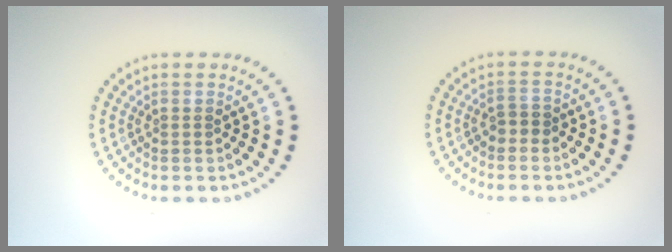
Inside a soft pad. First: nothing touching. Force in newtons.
{"total": 1.1, "press": 1.0, "slide": 0.5}